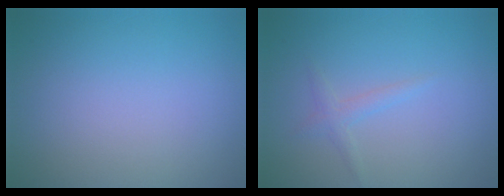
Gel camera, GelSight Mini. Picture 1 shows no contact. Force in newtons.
{"total": 1.1, "press": 1.1, "slide": 0.1}